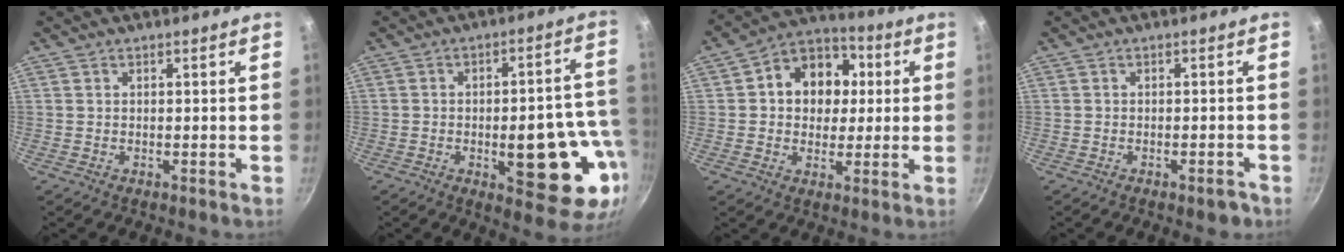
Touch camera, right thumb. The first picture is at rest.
{"total": 18.1, "force": [-4.9, 7.1, 15.9], "torque": [-0.160, 0.029, -0.061]}
{"total": 13.4, "force": [2.2, 10.7, 7.7], "torque": [-0.077, 0.017, 0.019]}
{"total": 2.4, "force": [-1.5, 1.0, 1.6], "torque": [-0.017, 0.016, -0.012]}